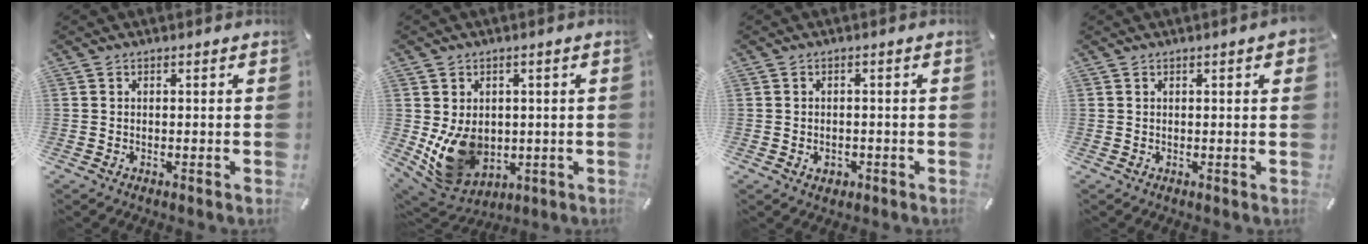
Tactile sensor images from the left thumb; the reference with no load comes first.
{"total": 12.5, "force": [-0.9, 10.2, 7.2], "torque": [-0.139, -0.013, -0.009]}
{"total": 2.1, "force": [-0.8, 1.6, 1.1], "torque": [-0.021, 0.006, -0.015]}
{"total": 2.1, "force": [0.7, 0.3, 1.9], "torque": [-0.029, 0.001, 0.009]}